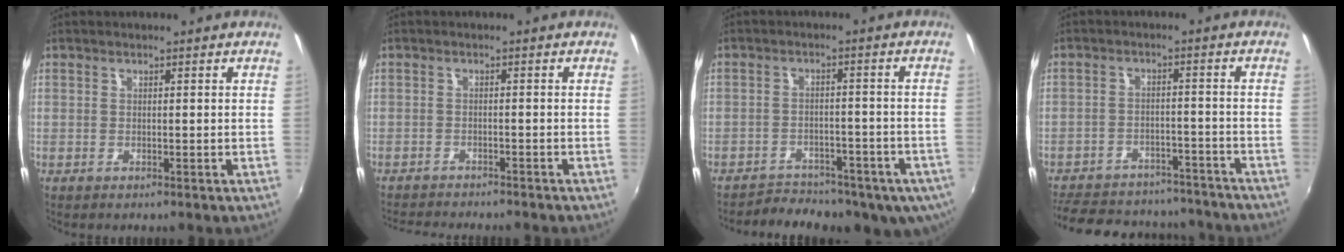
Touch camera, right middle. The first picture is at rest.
{"total": 7.0, "force": [-6.6, 0.8, 2.2], "torque": [-0.059, -0.016, -0.100]}
{"total": 14.9, "force": [-10.9, 7.5, 6.9], "torque": [-0.129, -0.007, -0.135]}
{"total": 23.4, "force": [-19.8, 9.3, 8.4], "torque": [-0.190, 0.032, -0.248]}